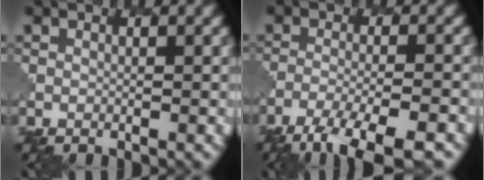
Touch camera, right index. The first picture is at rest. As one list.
[{"total": 7.1, "force": [-5.4, 1.4, 4.4], "torque": [-0.068, -0.014, -0.088]}]